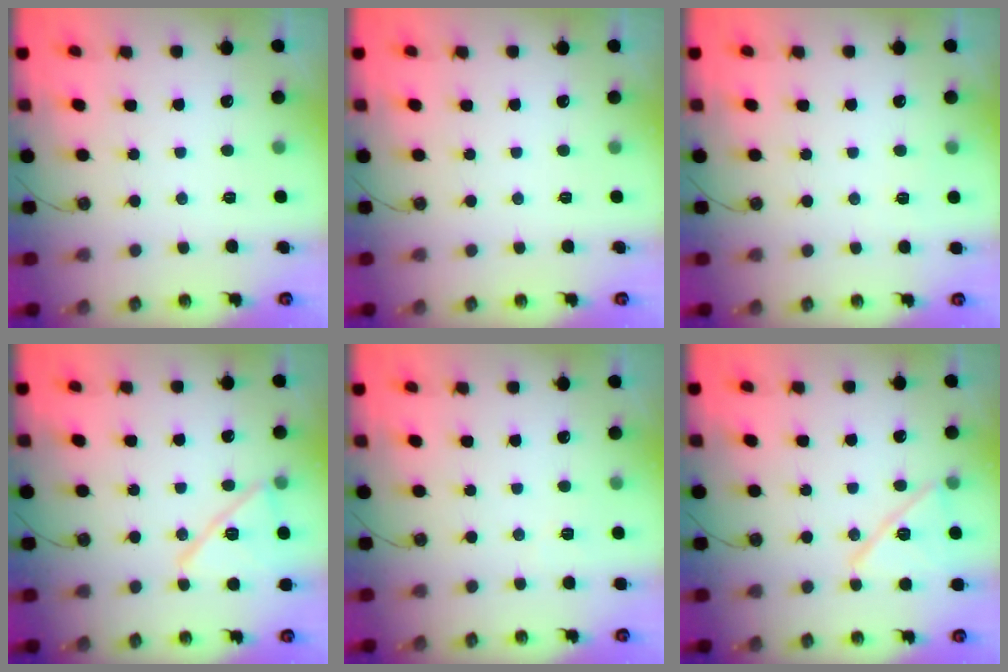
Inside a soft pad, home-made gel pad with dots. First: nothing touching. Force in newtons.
{"total": 0.0}
{"total": 2.1, "press": 2.1, "slide": 0.4}
{"total": 14.1, "press": 14.0, "slide": 1.6}
{"total": 2.6, "press": 2.5, "slide": 0.8}
{"total": 13.3, "press": 13.3, "slide": 0.8}